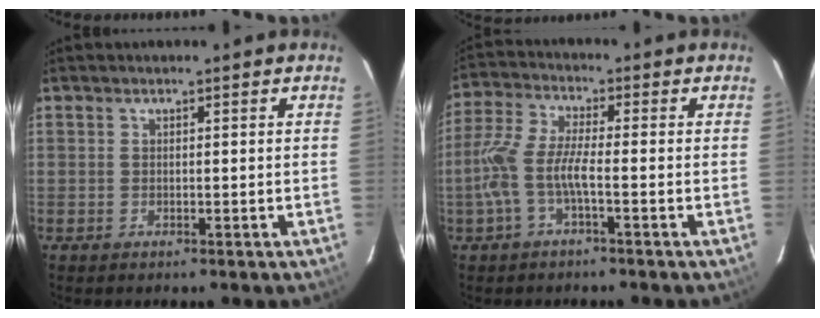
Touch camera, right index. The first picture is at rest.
{"total": 7.6, "force": [-2.4, 1.5, 7.0], "torque": [-0.167, 0.007, -0.047]}